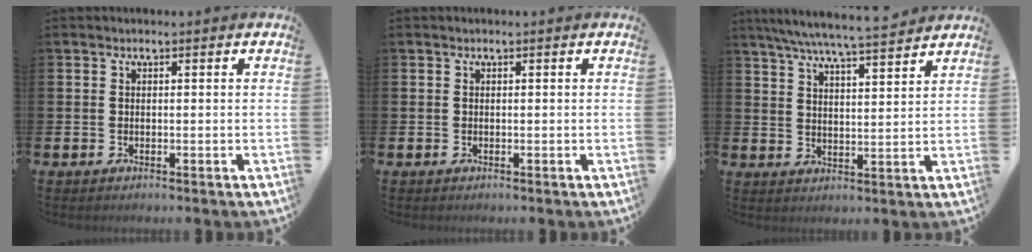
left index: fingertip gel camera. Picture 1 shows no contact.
{"total": 0.0}
{"total": 6.6, "force": [6.2, 0.1, 2.3], "torque": [-0.059, -0.039, 0.109]}